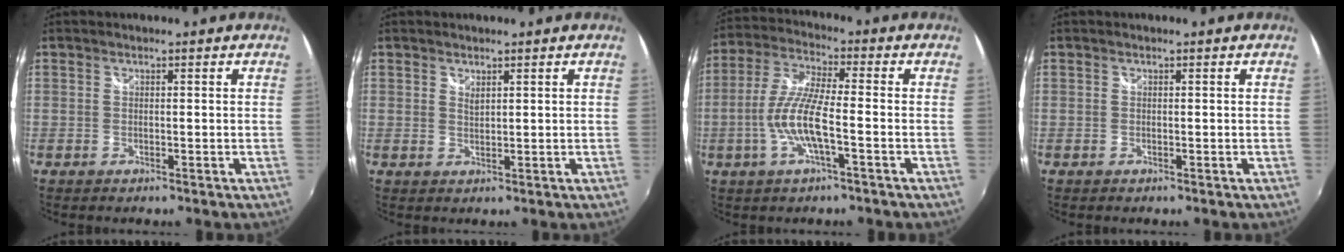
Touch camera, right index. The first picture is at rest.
{"total": 1.2, "force": [0.9, 0.6, 0.5], "torque": [-0.008, -0.001, 0.016]}
{"total": 9.7, "force": [-2.9, 1.5, 9.2], "torque": [-0.195, -0.002, -0.056]}
{"total": 0.0}